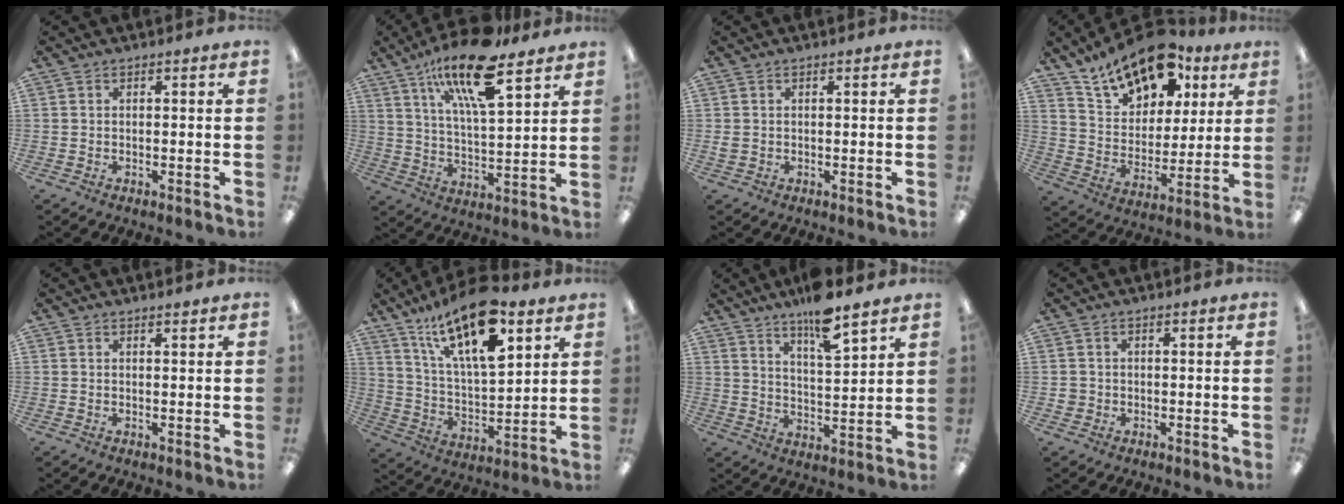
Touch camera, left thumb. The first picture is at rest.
{"total": 19.0, "force": [12.5, 5.9, 13.1], "torque": [-0.225, -0.060, 0.206]}
{"total": 1.2, "force": [0.3, 1.0, 0.7], "torque": [-0.014, 0.005, 0.004]}
{"total": 16.7, "force": [12.4, 8.6, 7.1], "torque": [-0.123, -0.074, 0.221]}
{"total": 1.0, "force": [0.9, 0.0, 0.3], "torque": [-0.007, -0.001, 0.017]}
{"total": 21.0, "force": [13.4, 7.8, 14.2], "torque": [-0.252, -0.073, 0.225]}
{"total": 10.5, "force": [8.4, 2.2, 5.9], "torque": [-0.090, -0.056, 0.143]}
{"total": 1.8, "force": [-0.2, 1.7, 0.3], "torque": [-0.008, 0.004, -0.006]}